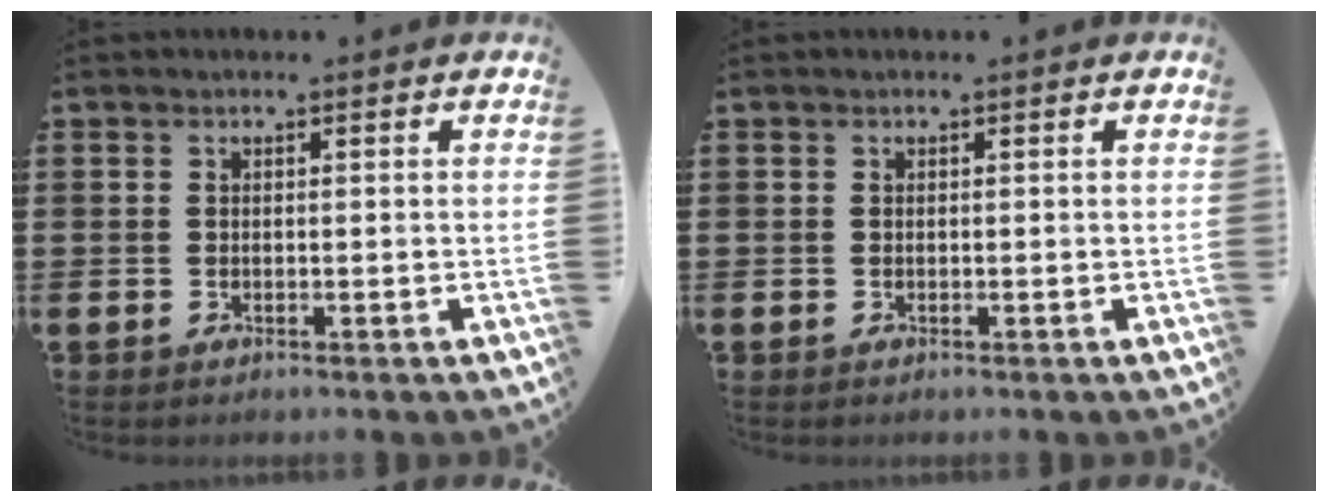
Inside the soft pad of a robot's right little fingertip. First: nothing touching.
{"total": 0.0}